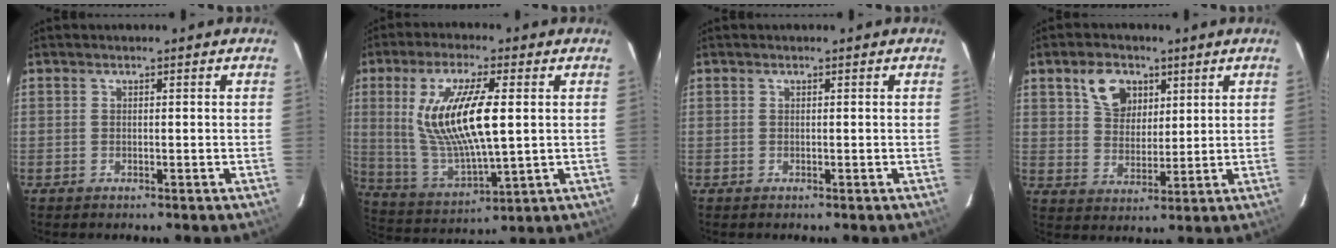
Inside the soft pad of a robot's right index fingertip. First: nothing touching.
{"total": 16.1, "force": [2.7, 4.7, 15.2], "torque": [-0.297, -0.007, 0.066]}
{"total": 0.0}
{"total": 7.9, "force": [4.0, 5.6, 3.9], "torque": [-0.070, 0.017, 0.077]}